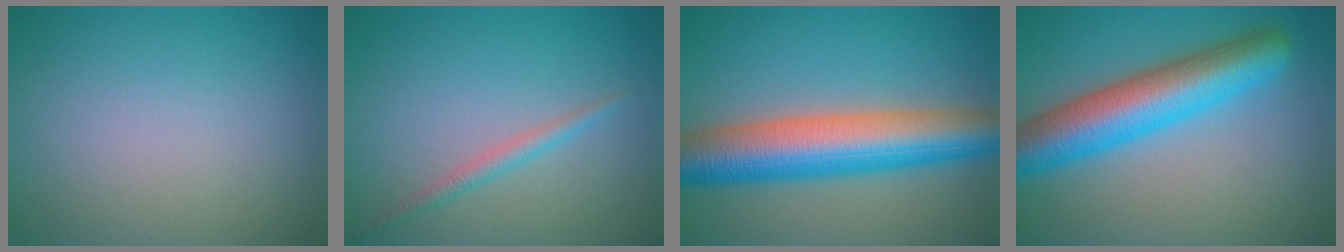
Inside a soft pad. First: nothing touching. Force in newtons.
{"total": 1.5, "press": 1.5, "slide": 0.1}
{"total": 10.5, "press": 10.5, "slide": 0.1}
{"total": 8.5, "press": 8.5, "slide": 0.2}